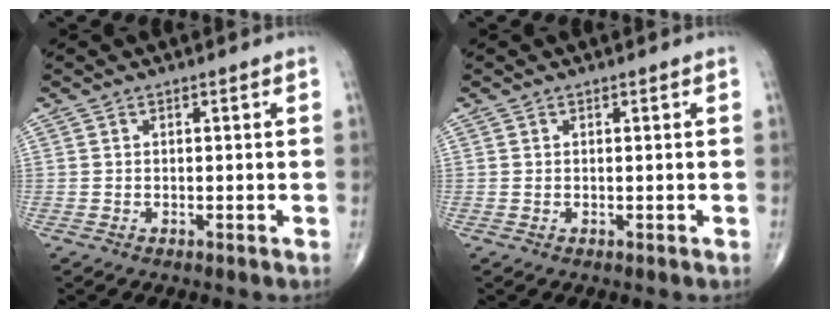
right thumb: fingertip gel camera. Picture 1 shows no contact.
{"total": 0.0}